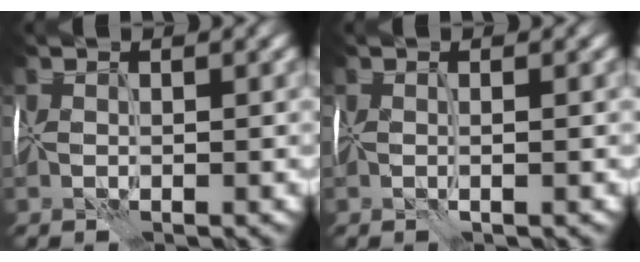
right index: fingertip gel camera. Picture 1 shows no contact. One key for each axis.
{"total": 0.5, "fx": -0.3, "fy": -0.3, "fz": 0.2, "tx": -0.001, "ty": -0.002, "tz": -0.008}